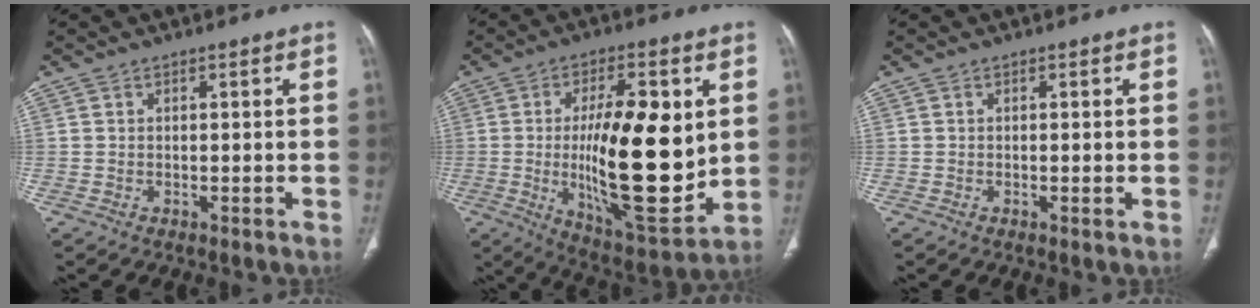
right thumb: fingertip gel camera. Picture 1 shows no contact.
{"total": 23.2, "force": [0.8, 8.2, 21.7], "torque": [-0.331, -0.032, 0.024]}
{"total": 0.8, "force": [-0.1, -0.1, 0.8], "torque": [-0.017, -0.005, -0.002]}